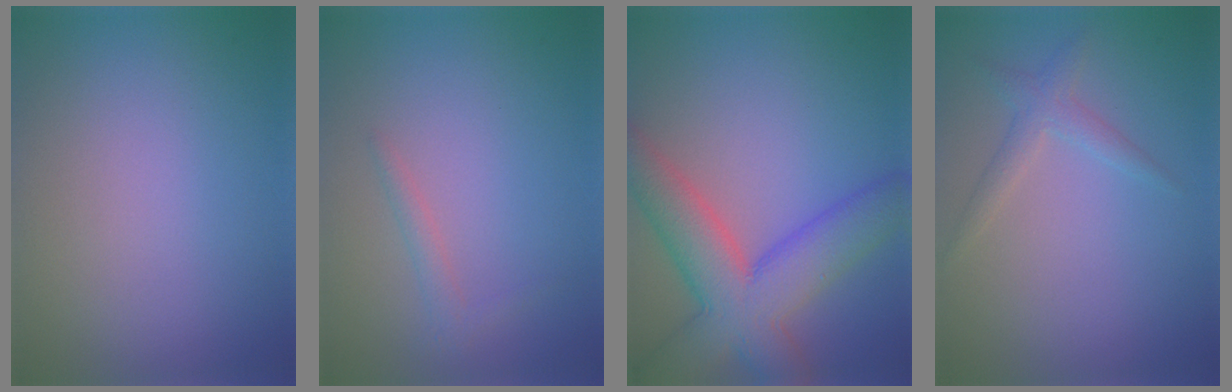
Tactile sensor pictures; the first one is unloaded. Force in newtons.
{"total": 1.1, "press": 1.1, "slide": 0.0}
{"total": 8.5, "press": 8.5, "slide": 0.4}
{"total": 1.8, "press": 1.8, "slide": 0.1}